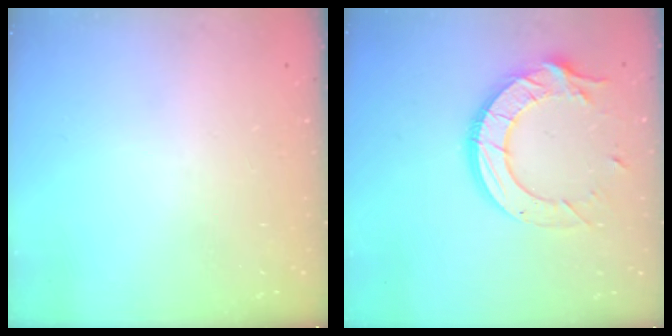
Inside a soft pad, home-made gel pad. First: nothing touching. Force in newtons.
{"total": 15.2, "press": 15.2, "slide": 1.3}